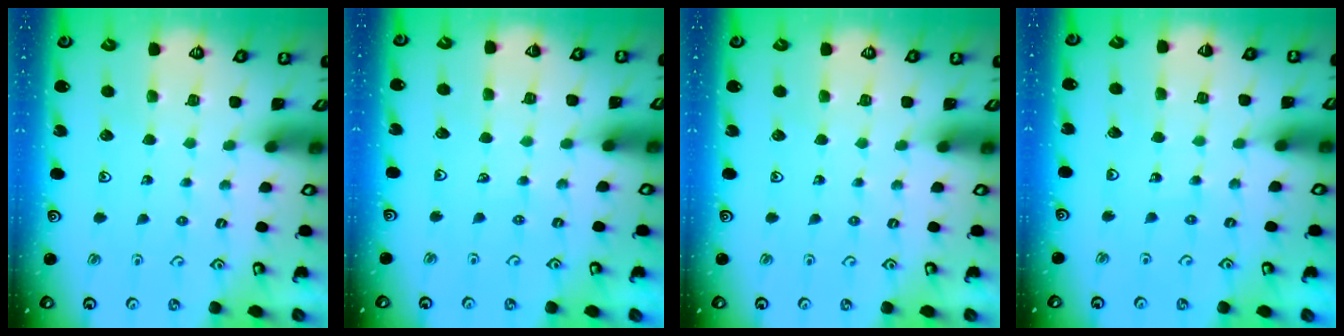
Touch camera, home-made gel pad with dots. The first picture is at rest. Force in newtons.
{"total": 3.4, "press": 3.4, "slide": 0.7}
{"total": 0.0}
{"total": 2.7, "press": 2.7, "slide": 0.3}